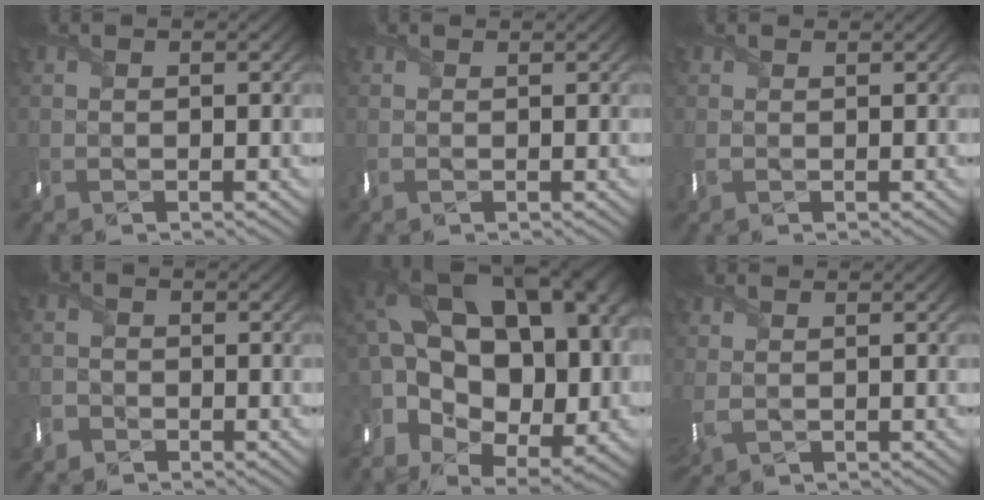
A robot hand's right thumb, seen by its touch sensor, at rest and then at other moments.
{"total": 0.0}
{"total": 0.0}
{"total": 1.7, "force": [-1.2, 0.7, -1.0], "torque": [0.027, -0.008, -0.031]}
{"total": 16.9, "force": [0.1, 11.3, 12.6], "torque": [-0.222, -0.013, 0.042]}
{"total": 1.7, "force": [0.5, 0.9, 1.4], "torque": [-0.040, -0.004, 0.013]}